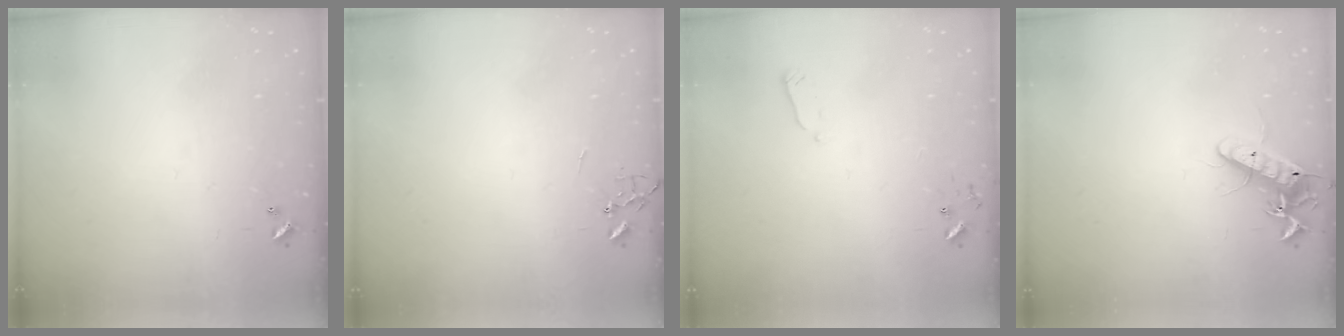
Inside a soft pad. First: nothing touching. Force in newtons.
{"total": 0.0}
{"total": 3.5, "press": 3.4, "slide": 1.0}
{"total": 12.8, "press": 12.8, "slide": 0.6}